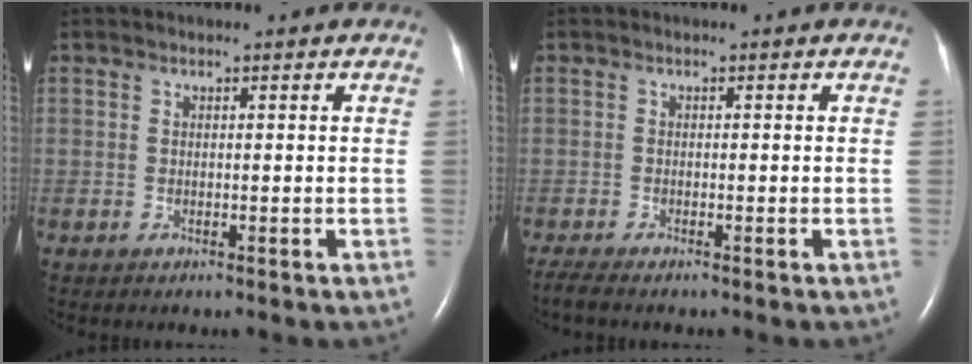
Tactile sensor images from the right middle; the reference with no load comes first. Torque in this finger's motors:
{"motor_torque": [0.18, -0.15, 0.01, 0.01]}